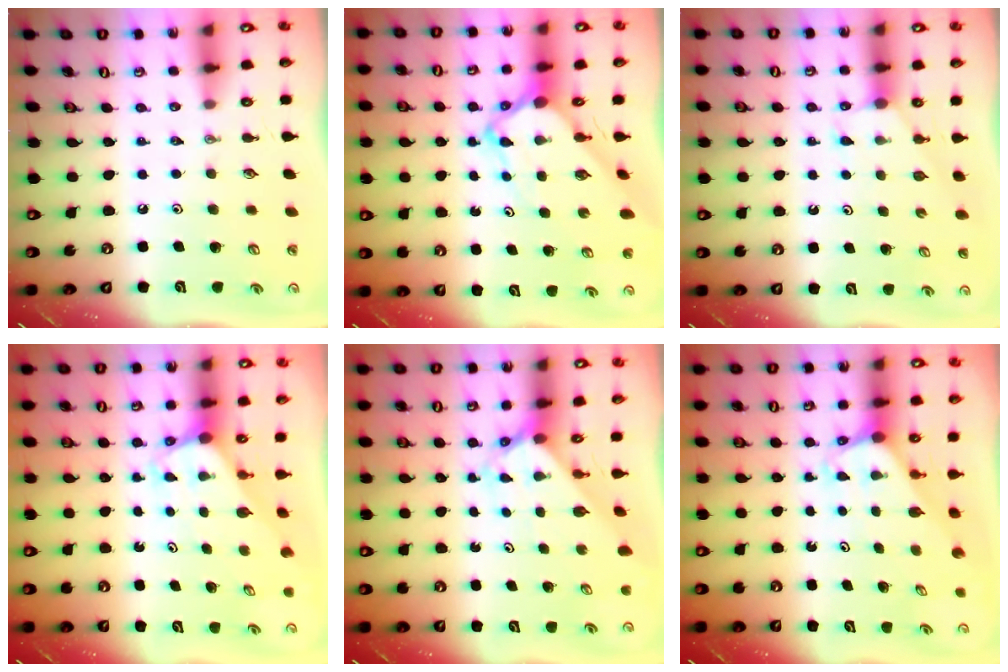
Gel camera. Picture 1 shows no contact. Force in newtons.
{"total": 5.8, "press": 5.8, "slide": 0.4}
{"total": 2.9, "press": 2.9, "slide": 0.3}
{"total": 3.0, "press": 3.0, "slide": 0.2}
{"total": 2.4, "press": 2.4, "slide": 0.2}
{"total": 1.9, "press": 1.9, "slide": 0.1}